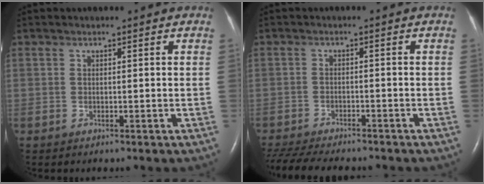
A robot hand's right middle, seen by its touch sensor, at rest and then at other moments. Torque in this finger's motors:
{"motor_torque": [0.70, -0.71, 0.20, 0.07]}